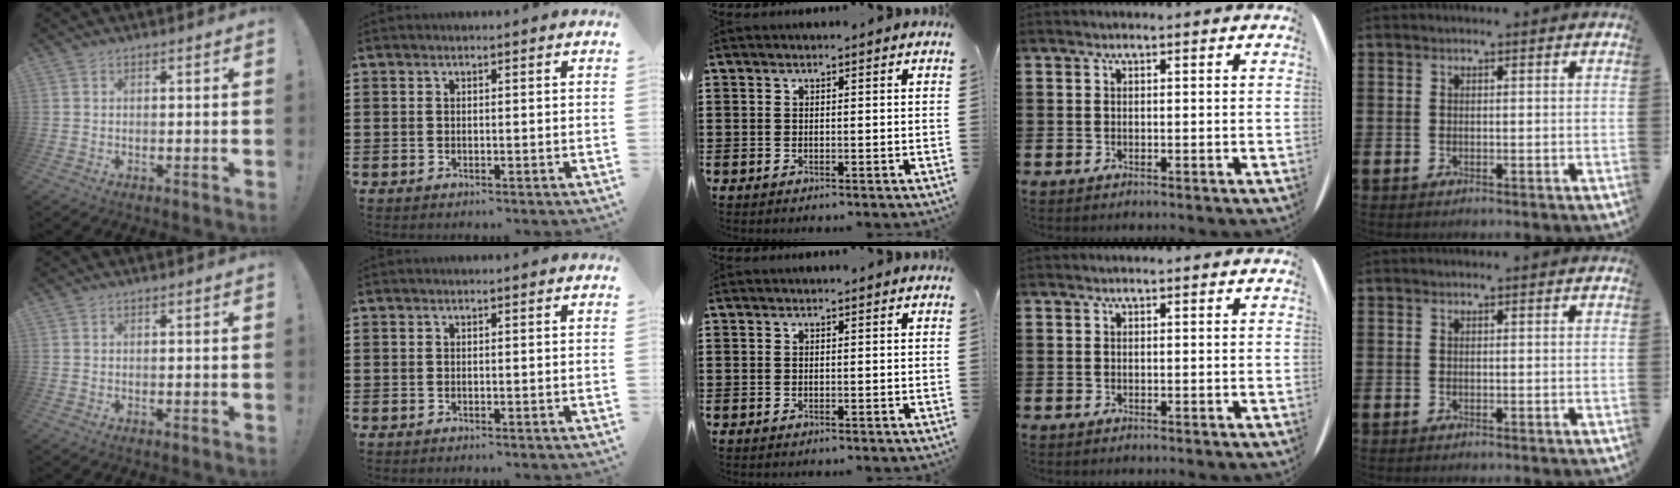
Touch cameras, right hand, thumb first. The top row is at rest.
{}